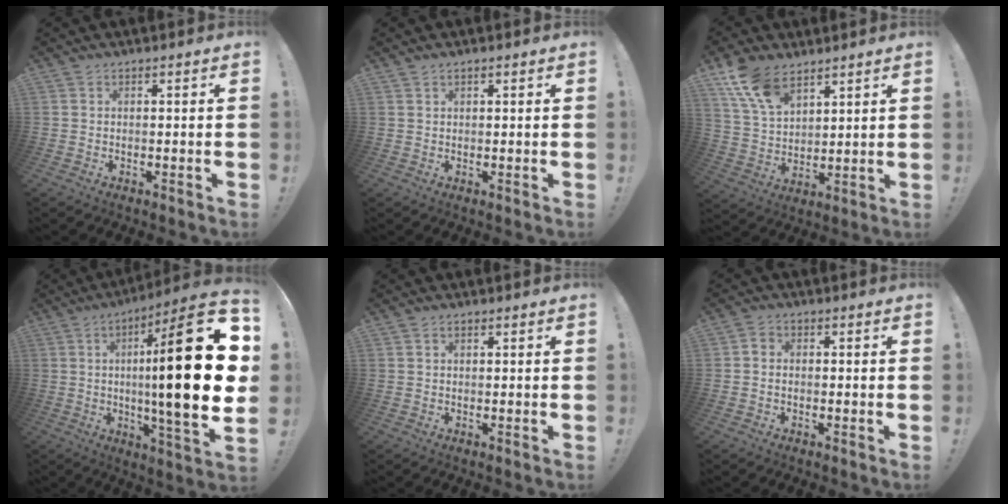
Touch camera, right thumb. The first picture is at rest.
{"total": 0.9, "force": [0.7, 0.4, 0.4], "torque": [-0.004, -0.001, 0.012]}
{"total": 12.2, "force": [8.5, 6.3, 6.0], "torque": [-0.122, -0.039, 0.167]}
{"total": 27.5, "force": [2.3, 3.8, 27.2], "torque": [-0.438, -0.020, 0.019]}
{"total": 0.8, "force": [0.5, 0.5, 0.4], "torque": [-0.012, 0.004, 0.009]}
{"total": 2.2, "force": [-0.8, 1.6, 1.2], "torque": [-0.014, 0.008, -0.016]}